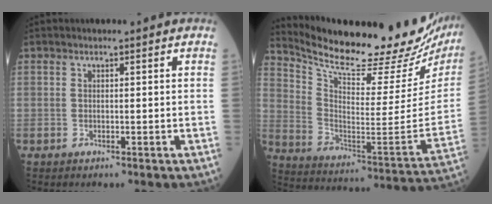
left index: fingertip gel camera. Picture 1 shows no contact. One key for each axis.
{"total": 28.3, "fx": 24.4, "fy": 5.3, "fz": 13.3, "tx": -0.229, "ty": -0.069, "tz": 0.336}